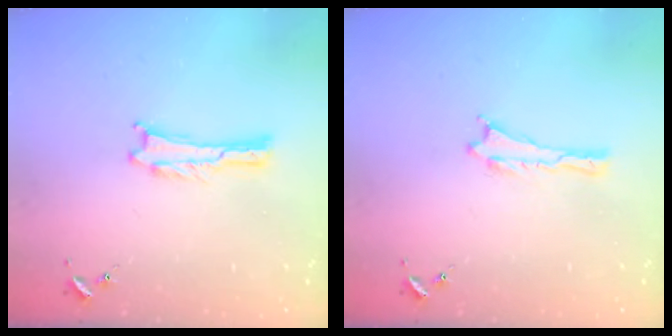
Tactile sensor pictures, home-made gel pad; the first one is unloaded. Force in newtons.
{"total": 0.0}